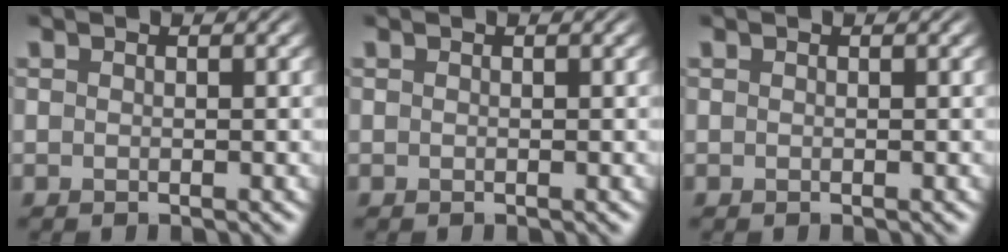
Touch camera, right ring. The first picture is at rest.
{"total": 0.0}
{"total": 0.0}